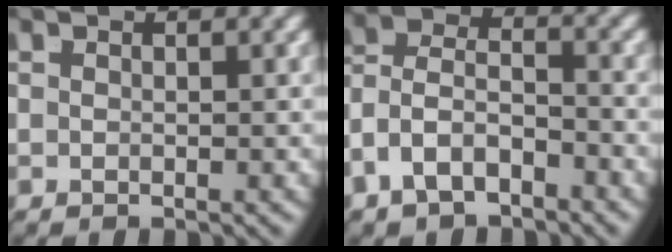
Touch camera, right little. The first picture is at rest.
{"total": 7.1, "force": [-2.6, 5.7, 3.5], "torque": [-0.085, -0.027, -0.043]}